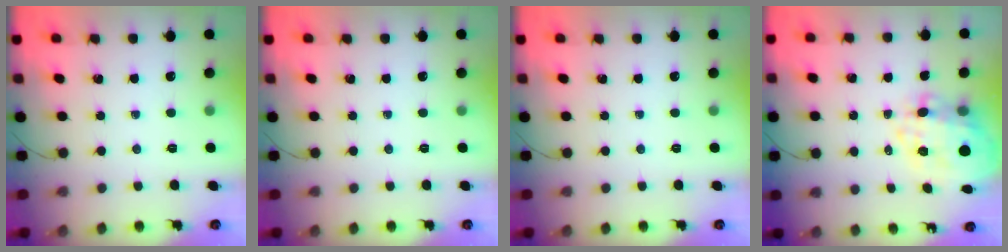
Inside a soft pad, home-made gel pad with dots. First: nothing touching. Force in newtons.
{"total": 0.0}
{"total": 0.0}
{"total": 11.5, "press": 11.0, "slide": 3.2}